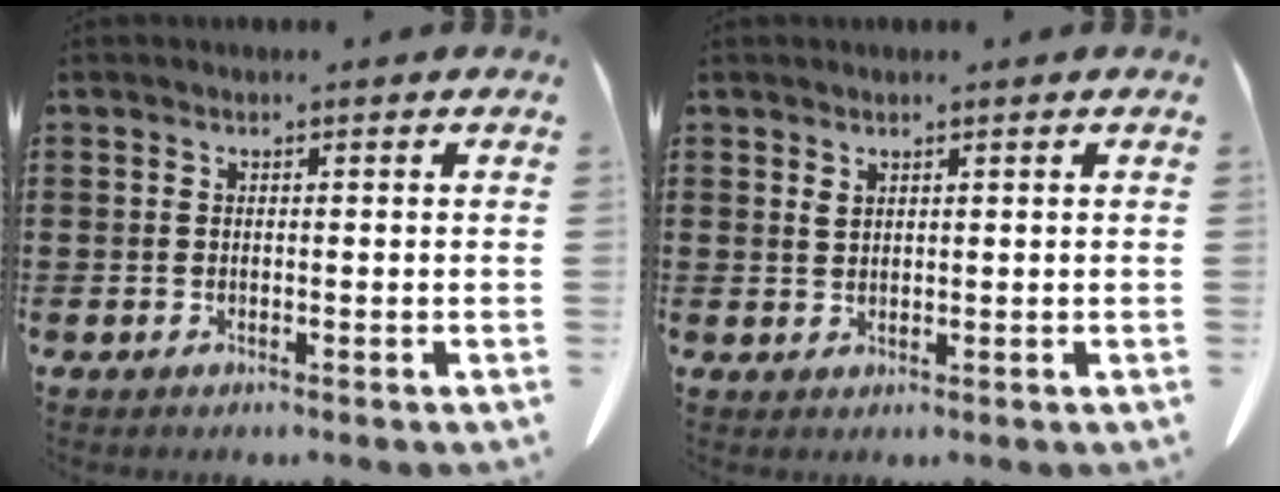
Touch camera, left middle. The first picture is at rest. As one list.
[{"total": 1.3, "force": [0.9, 0.5, 0.7], "torque": [-0.016, 0.002, 0.017]}]